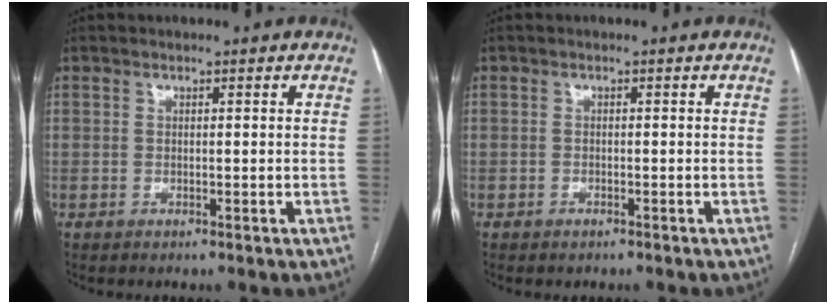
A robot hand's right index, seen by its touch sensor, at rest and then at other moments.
{"total": 0.6, "force": [-0.5, 0.3, 0.2], "torque": [-0.006, 0.000, -0.007]}